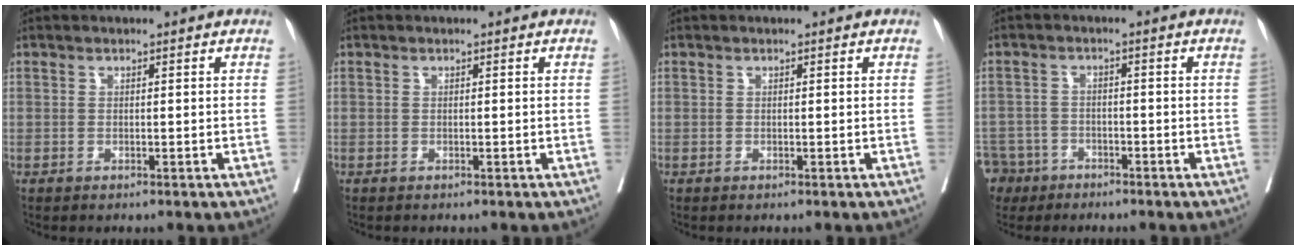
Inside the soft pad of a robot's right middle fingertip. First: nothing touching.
{"total": 0.0}
{"total": 0.0}
{"total": 7.8, "force": [-5.5, 5.4, 1.0], "torque": [-0.041, -0.006, -0.098]}